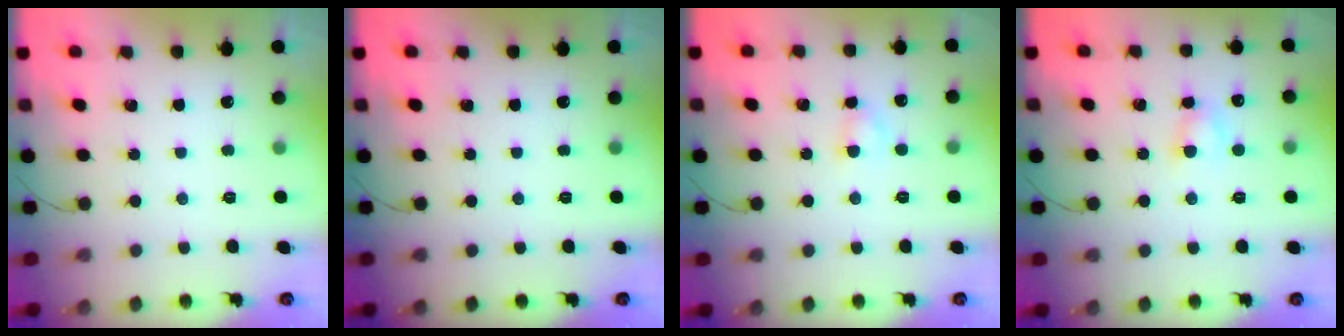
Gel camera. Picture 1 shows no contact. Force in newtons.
{"total": 0.0}
{"total": 2.5, "press": 2.3, "slide": 1.0}
{"total": 3.9, "press": 3.7, "slide": 1.1}